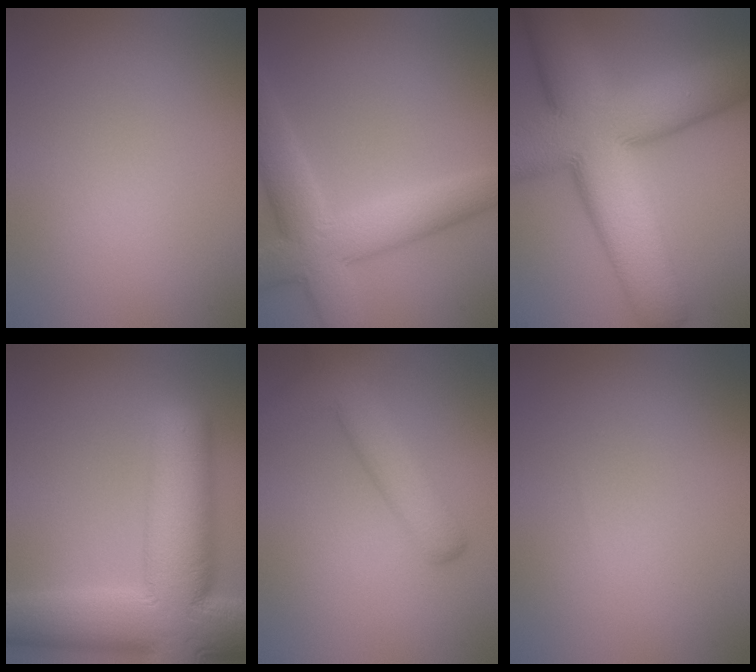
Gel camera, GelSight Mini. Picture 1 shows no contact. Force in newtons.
{"total": 7.1, "press": 7.1, "slide": 0.4}
{"total": 15.2, "press": 15.2, "slide": 0.9}
{"total": 14.6, "press": 14.6, "slide": 0.5}
{"total": 5.0, "press": 5.0, "slide": 0.2}
{"total": 0.0}